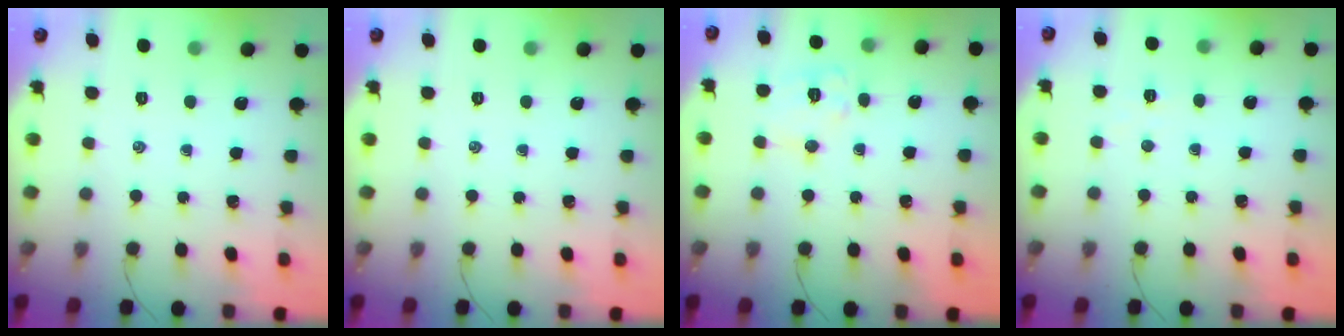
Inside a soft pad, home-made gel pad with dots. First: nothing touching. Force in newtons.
{"total": 0.0}
{"total": 8.7, "press": 8.6, "slide": 0.5}
{"total": 2.6, "press": 2.4, "slide": 0.8}